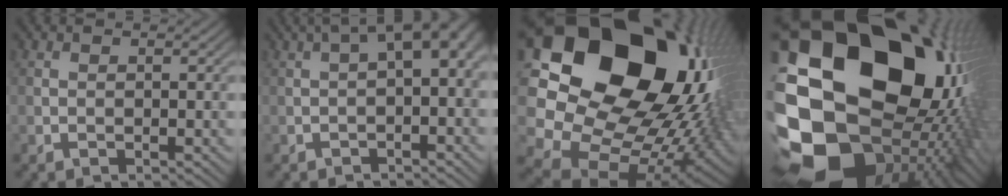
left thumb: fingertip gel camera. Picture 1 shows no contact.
{"total": 6.5, "force": [0.6, 2.4, 6.0], "torque": [-0.084, 0.016, 0.004]}
{"total": 23.6, "force": [6.1, 18.9, 12.7], "torque": [-0.319, -0.005, 0.133]}
{"total": 24.8, "force": [0.4, 20.1, 14.4], "torque": [-0.300, -0.072, 0.024]}